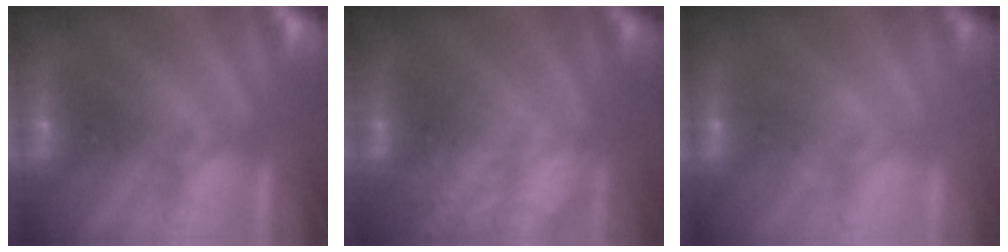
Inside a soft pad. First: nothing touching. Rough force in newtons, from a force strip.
{"total": 2.0}
{"total": 2.2}